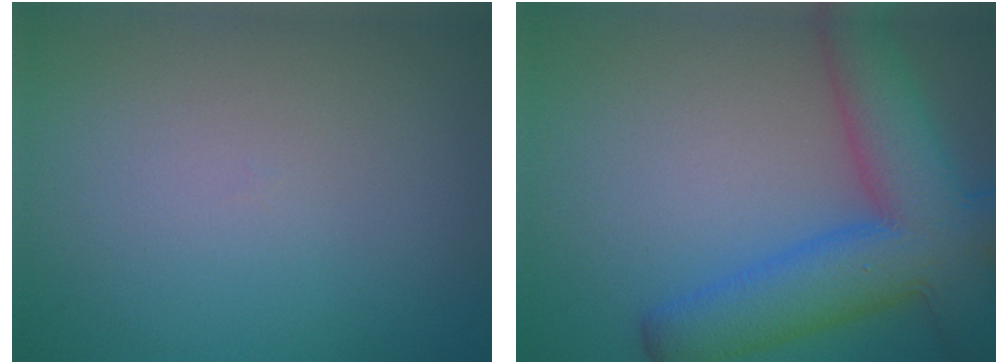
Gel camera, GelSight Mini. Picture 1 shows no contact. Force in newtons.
{"total": 9.6, "press": 9.6, "slide": 0.4}